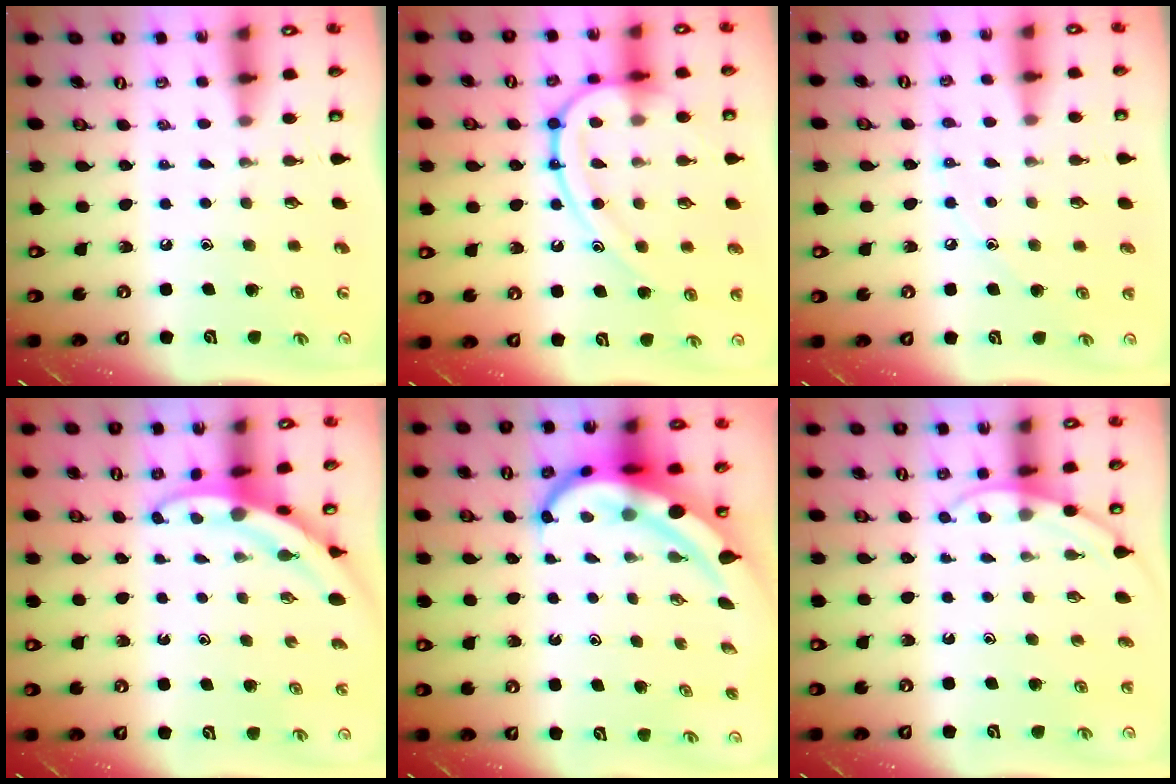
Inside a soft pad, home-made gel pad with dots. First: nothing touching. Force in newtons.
{"total": 16.4, "press": 16.3, "slide": 1.6}
{"total": 5.4, "press": 5.4, "slide": 0.6}
{"total": 3.3, "press": 3.3, "slide": 0.2}
{"total": 9.5, "press": 9.4, "slide": 1.5}
{"total": 3.8, "press": 3.8, "slide": 0.3}